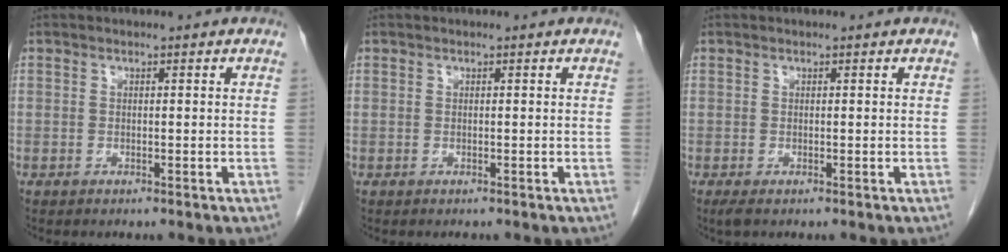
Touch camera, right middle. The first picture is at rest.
{"total": 0.0}
{"total": 1.1, "force": [-0.7, 0.3, 0.8], "torque": [-0.013, -0.004, -0.010]}